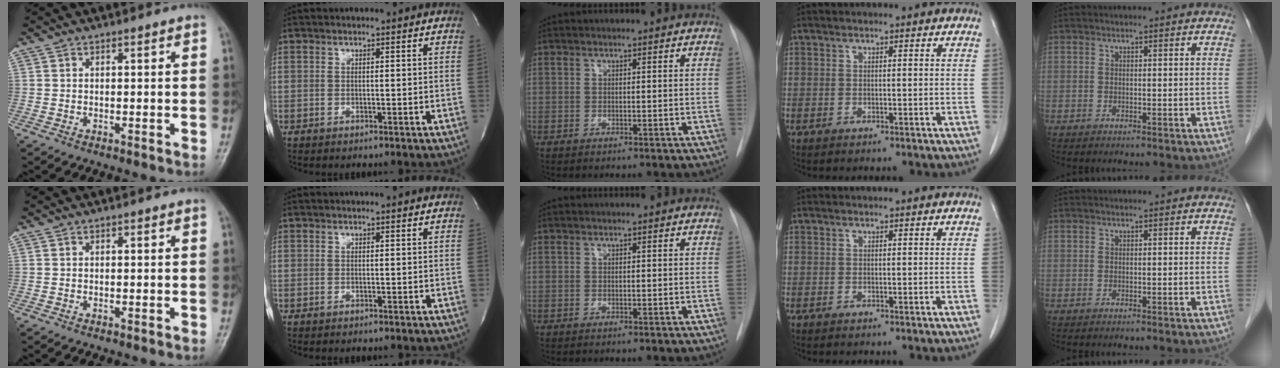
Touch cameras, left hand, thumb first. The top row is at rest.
{}